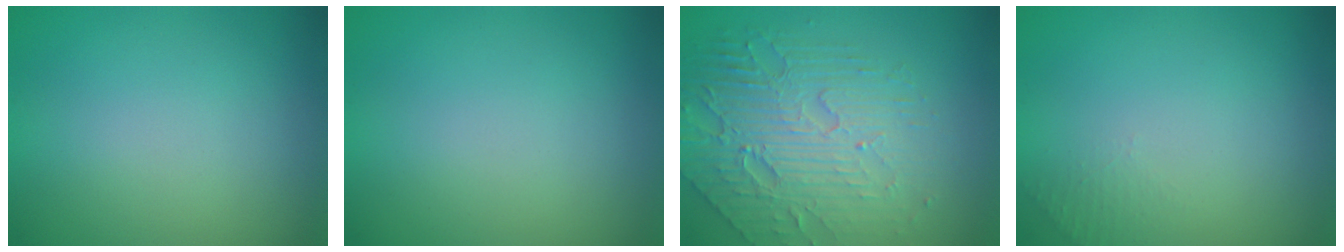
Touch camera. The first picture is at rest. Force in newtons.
{"total": 0.0}
{"total": 6.8, "press": 4.9, "slide": 4.7}
{"total": 1.0, "press": 0.9, "slide": 0.3}